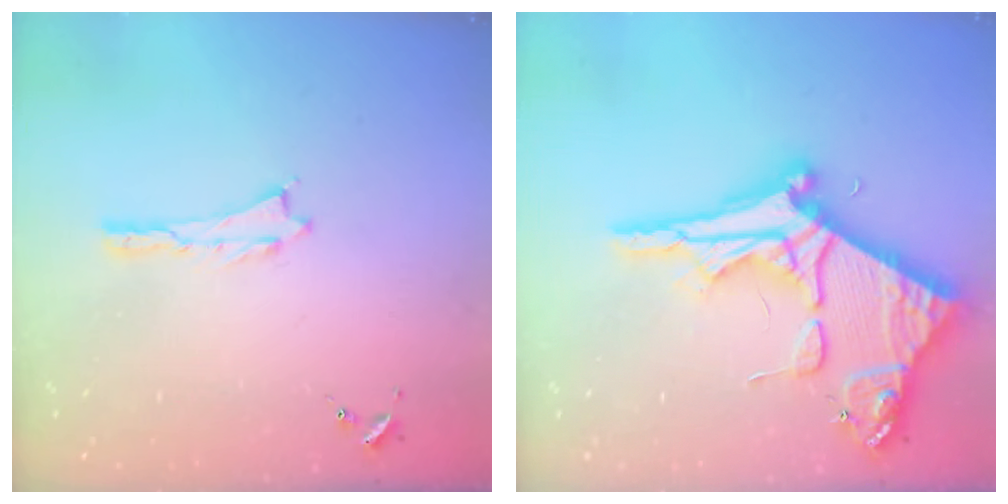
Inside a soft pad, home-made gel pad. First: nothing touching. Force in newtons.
{"total": 11.6, "press": 11.6, "slide": 1.3}